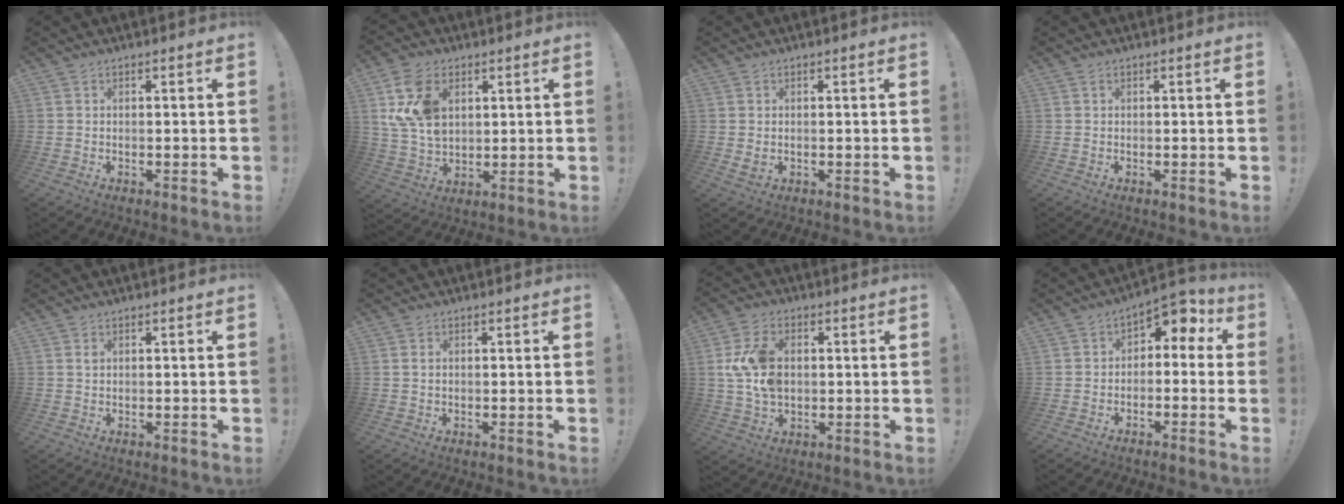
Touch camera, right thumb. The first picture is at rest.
{"total": 14.8, "force": [5.3, 10.1, 9.5], "torque": [-0.184, -0.014, 0.103]}
{"total": 1.5, "force": [0.7, 1.0, 0.9], "torque": [-0.008, 0.000, 0.012]}
{"total": 0.0}
{"total": 0.7, "force": [0.3, 0.5, 0.3], "torque": [-0.003, -0.002, 0.006]}
{"total": 1.1, "force": [0.3, 0.6, 0.8], "torque": [-0.021, 0.005, 0.006]}
{"total": 11.9, "force": [1.2, 8.5, 8.3], "torque": [-0.157, 0.008, 0.026]}
{"total": 5.0, "force": [0.5, 3.8, 3.2], "torque": [-0.031, -0.005, 0.009]}